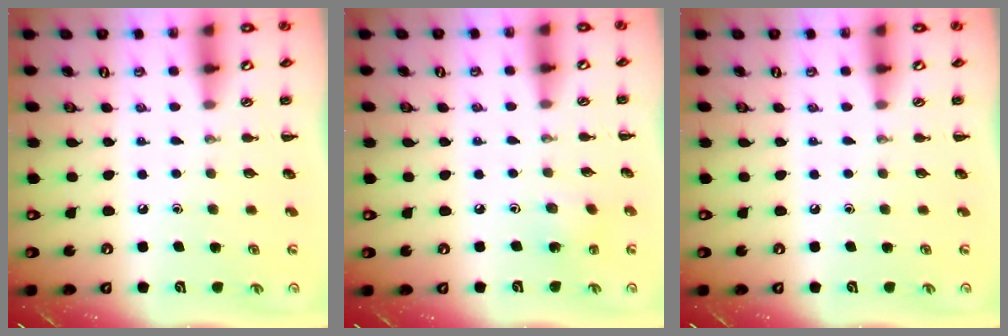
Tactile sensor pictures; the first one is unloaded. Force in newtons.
{"total": 3.4, "press": 3.3, "slide": 1.1}
{"total": 0.0}